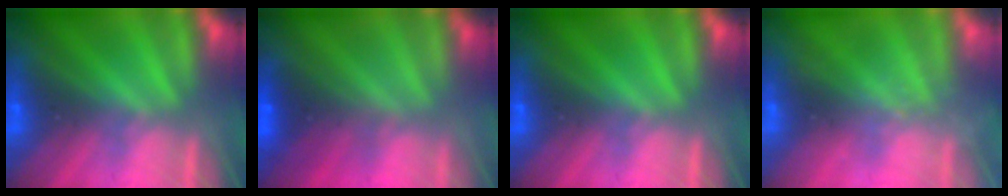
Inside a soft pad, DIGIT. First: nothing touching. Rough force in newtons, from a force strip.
{"total": 2.1}
{"total": 0.0}
{"total": 2.3}